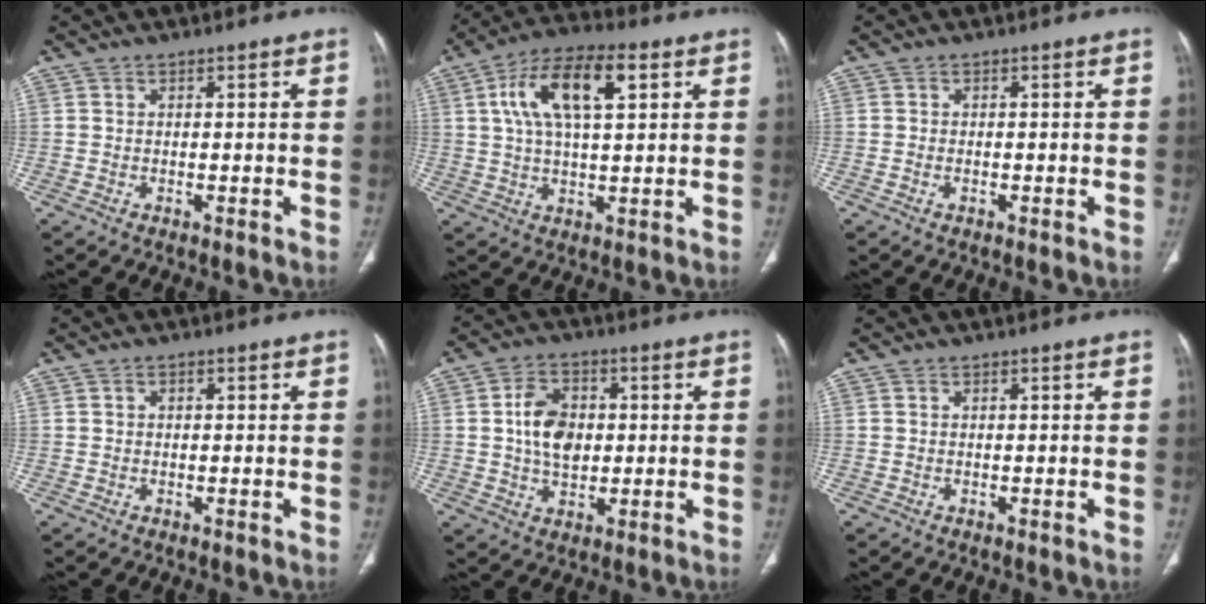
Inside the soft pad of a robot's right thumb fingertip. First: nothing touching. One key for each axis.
{"total": 14.0, "fx": 4.6, "fy": 6.0, "fz": 11.8, "tx": -0.214, "ty": 0.015, "tz": 0.077}
{"total": 0.6, "fx": -0.2, "fy": 0.4, "fz": 0.4, "tx": -0.008, "ty": 0.006, "tz": -0.003}
{"total": 0.7, "fx": 0.2, "fy": 0.5, "fz": 0.4, "tx": -0.003, "ty": 0.005, "tz": 0.002}
{"total": 8.9, "fx": 0.8, "fy": 6.2, "fz": 6.4, "tx": -0.094, "ty": 0.002, "tz": 0.015}
{"total": 0.0}